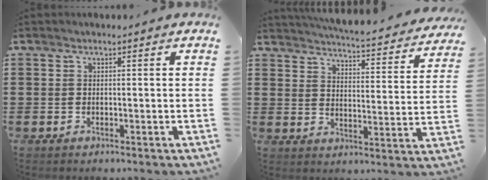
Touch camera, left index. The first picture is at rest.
{"total": 4.4, "force": [4.3, -0.4, 1.0], "torque": [-0.036, -0.045, 0.067]}